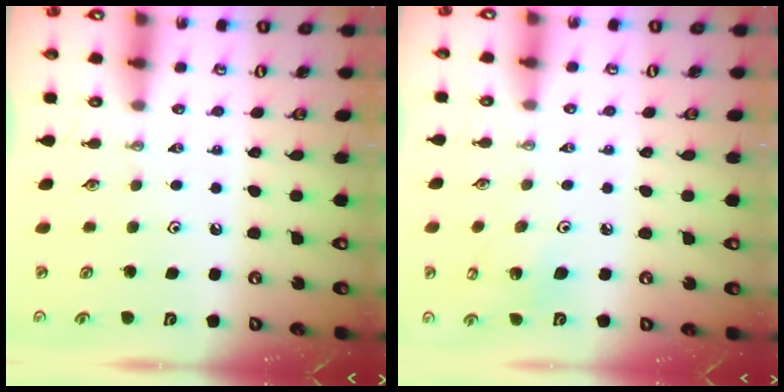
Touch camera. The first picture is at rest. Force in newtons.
{"total": 6.3, "press": 6.2, "slide": 1.1}